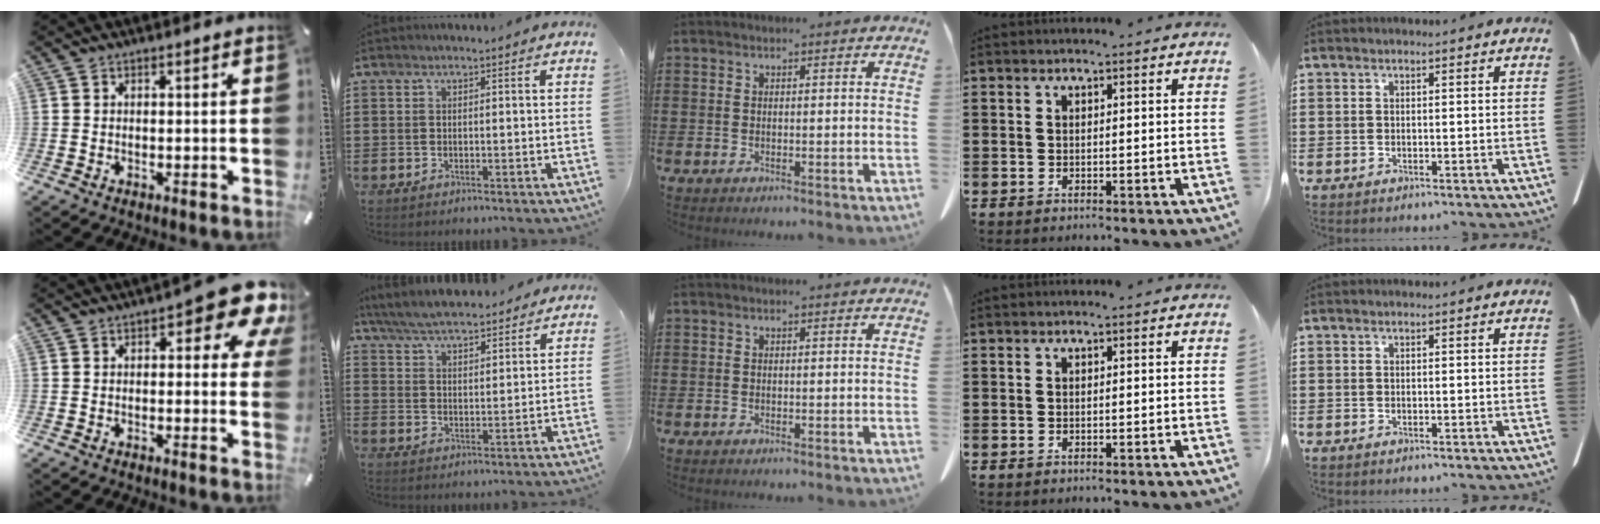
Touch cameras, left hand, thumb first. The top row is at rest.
{"thumb": {"total": 11.0, "force": [5.7, 4.1, 8.5], "torque": [-0.106, -0.032, 0.092]}, "index": {"total": 6.1, "force": [5.9, 0.9, 1.5], "torque": [-0.054, -0.022, 0.106]}}